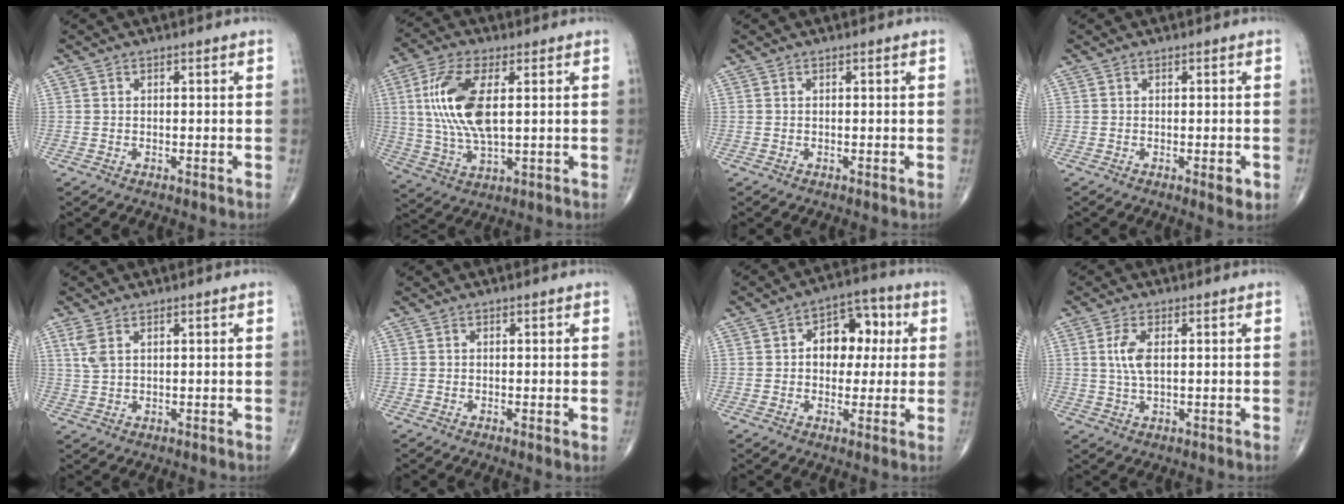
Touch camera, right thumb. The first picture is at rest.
{"total": 14.0, "force": [2.5, 6.0, 12.5], "torque": [-0.268, -0.005, 0.052]}
{"total": 0.0}
{"total": 2.3, "force": [-0.7, 0.8, 2.0], "torque": [-0.023, -0.004, -0.007]}
{"total": 3.3, "force": [1.6, 1.6, 2.4], "torque": [-0.059, 0.006, 0.040]}
{"total": 0.7, "force": [0.1, 0.2, 0.7], "torque": [-0.015, -0.004, -0.001]}
{"total": 10.5, "force": [1.8, 7.2, 7.4], "torque": [-0.062, 0.021, 0.021]}
{"total": 4.8, "force": [0.9, 2.2, 4.2], "torque": [-0.096, -0.001, 0.018]}